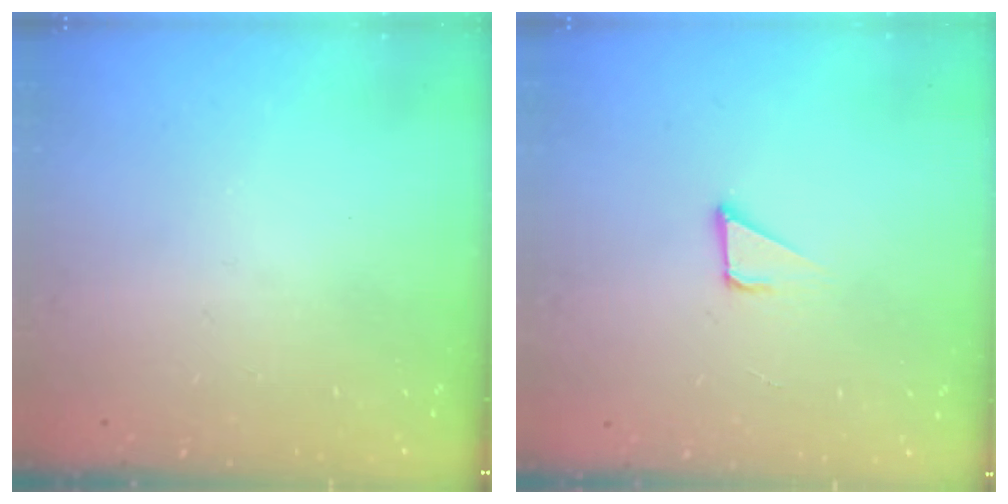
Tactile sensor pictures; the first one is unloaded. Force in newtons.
{"total": 2.2, "press": 2.2, "slide": 0.2}